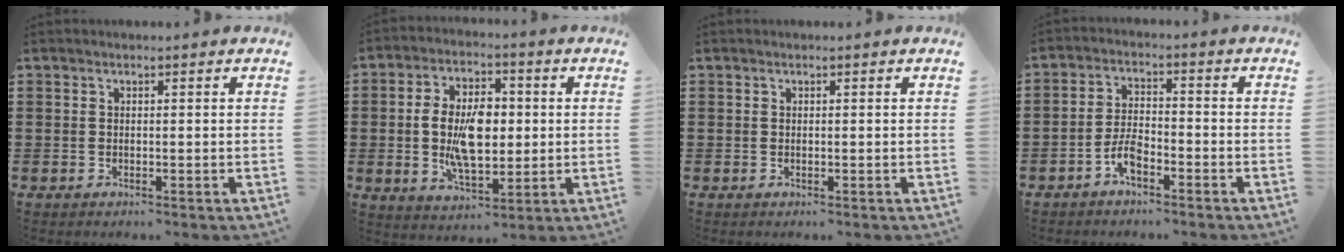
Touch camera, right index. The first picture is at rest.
{"total": 9.7, "force": [0.1, 5.6, 7.9], "torque": [-0.160, 0.010, -0.002]}
{"total": 0.0}
{"total": 4.4, "force": [-2.7, 1.7, 3.1], "torque": [-0.074, 0.004, -0.056]}